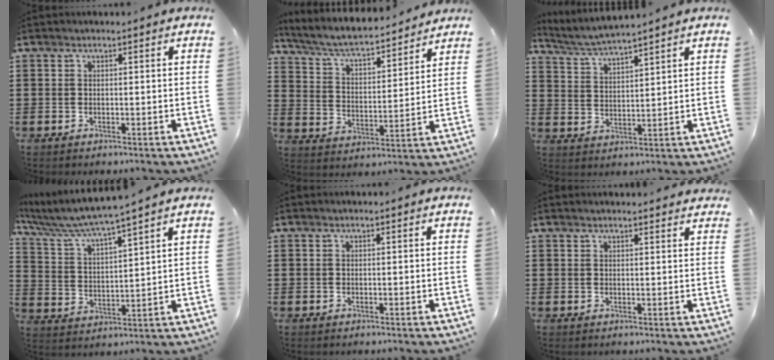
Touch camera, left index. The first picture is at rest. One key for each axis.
{"total": 5.6, "fx": 5.0, "fy": 0.5, "fz": 2.4, "tx": -0.068, "ty": -0.035, "tz": 0.079}
{"total": 3.9, "fx": 3.8, "fy": -0.6, "fz": 0.9, "tx": -0.033, "ty": -0.018, "tz": 0.065}
{"total": 5.7, "fx": 5.1, "fy": -0.7, "fz": 2.5, "tx": -0.073, "ty": -0.037, "tz": 0.082}
{"total": 0.0}
{"total": 1.6, "fx": 1.6, "fy": 0.1, "fz": 0.3, "tx": -0.008, "ty": 0.002, "tz": 0.031}